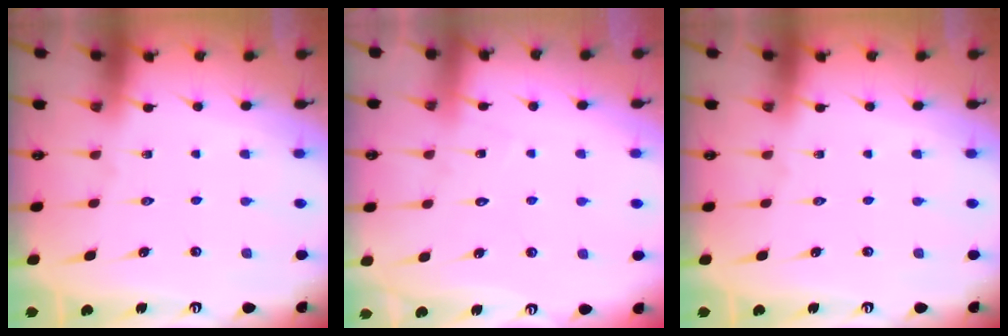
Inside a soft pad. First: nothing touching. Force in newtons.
{"total": 5.2, "press": 5.2, "slide": 0.4}
{"total": 0.0}